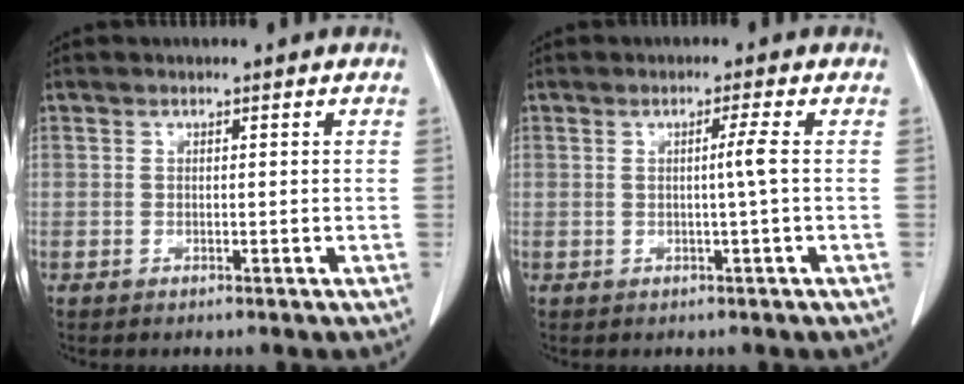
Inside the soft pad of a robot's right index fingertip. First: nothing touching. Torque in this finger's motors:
{"motor_torque": [0.15, 0.01, 0.03, 0.02]}